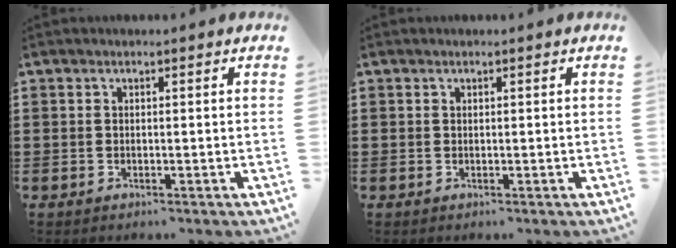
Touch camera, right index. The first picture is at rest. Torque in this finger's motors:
{"motor_torque": [-1.01, 0.97, 0.00, 0.00]}